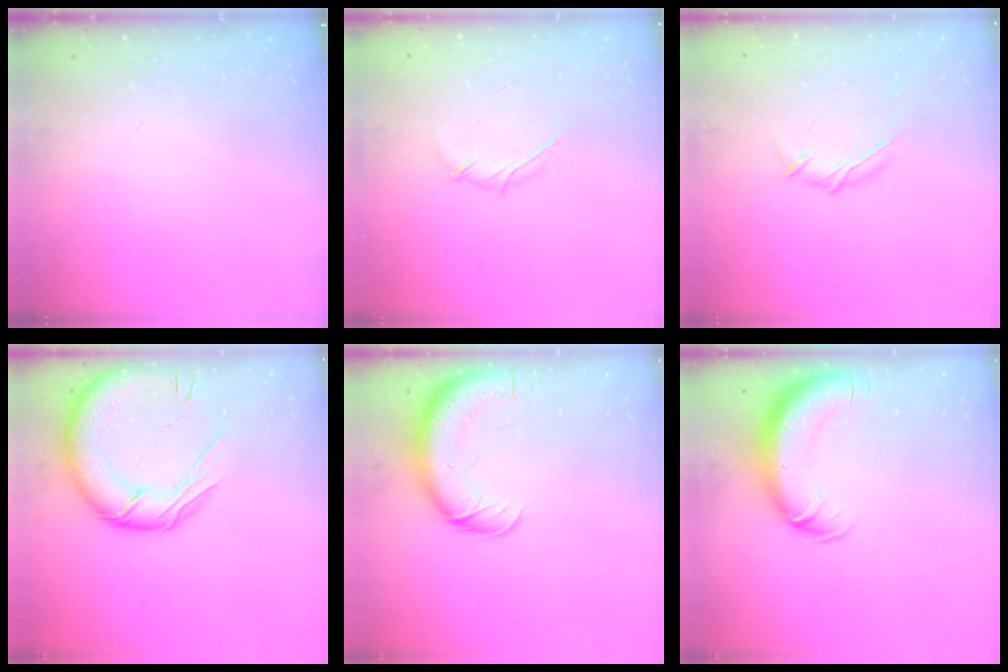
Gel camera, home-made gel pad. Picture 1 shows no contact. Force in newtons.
{"total": 3.2, "press": 3.1, "slide": 0.9}
{"total": 5.4, "press": 5.3, "slide": 0.9}
{"total": 19.3, "press": 19.1, "slide": 3.0}
{"total": 13.7, "press": 13.3, "slide": 3.1}
{"total": 12.9, "press": 12.6, "slide": 2.8}